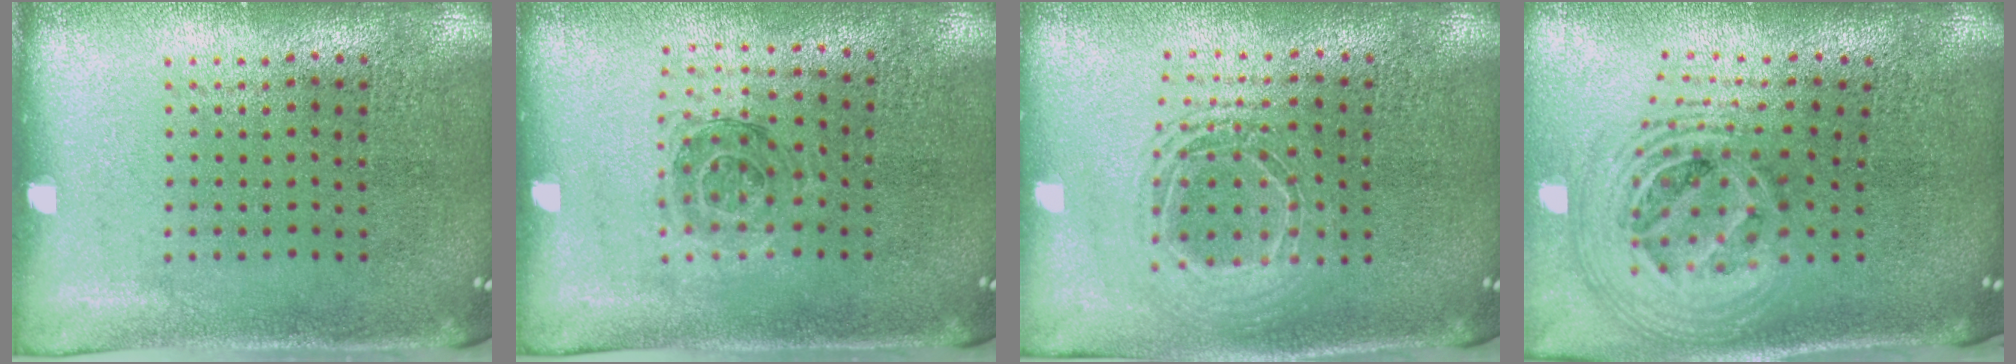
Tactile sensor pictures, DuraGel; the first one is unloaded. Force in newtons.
{"total": 1.0, "press": 1.0, "slide": 0.2}
{"total": 1.7, "press": 1.4, "slide": 0.9}
{"total": 2.6, "press": 1.9, "slide": 1.8}